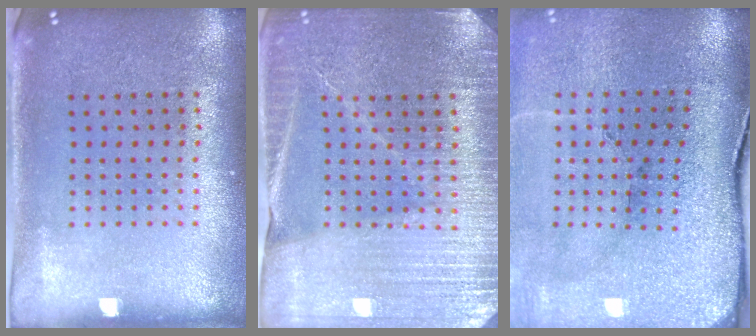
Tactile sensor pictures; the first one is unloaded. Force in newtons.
{"total": 3.9, "press": 3.7, "slide": 1.2}
{"total": 3.6, "press": 3.3, "slide": 1.5}